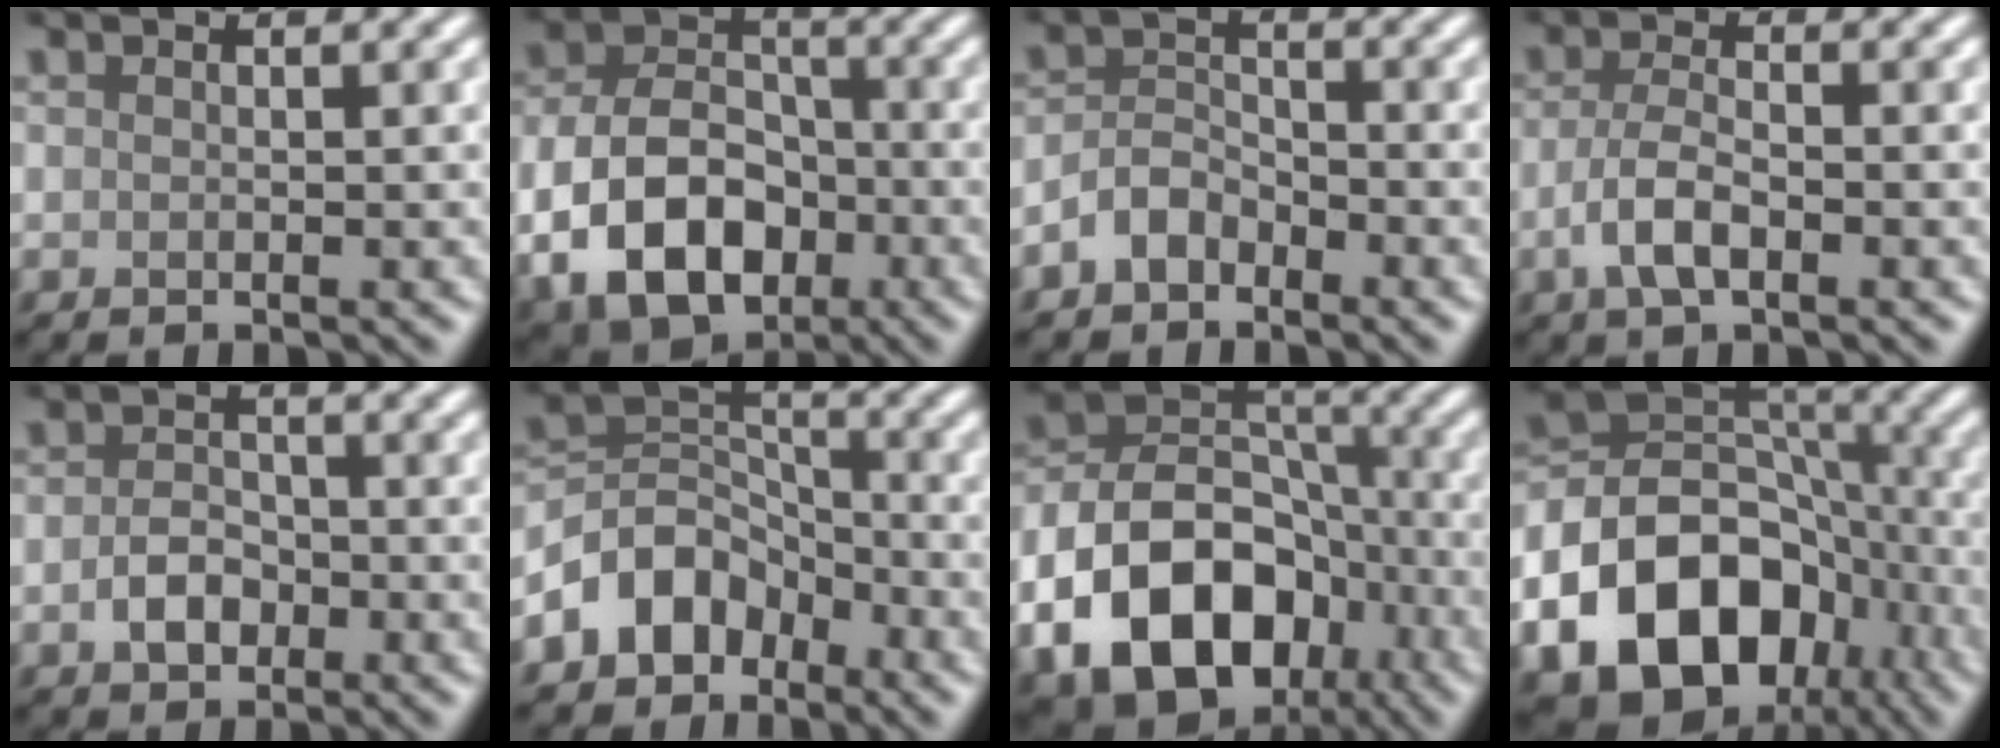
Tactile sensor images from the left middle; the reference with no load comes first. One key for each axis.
{"total": 9.9, "fx": -3.1, "fy": 6.9, "fz": 6.4, "tx": -0.129, "ty": -0.008, "tz": -0.062}
{"total": 2.8, "fx": -1.8, "fy": 1.7, "fz": 1.3, "tx": -0.024, "ty": 0.012, "tz": -0.041}
{"total": 3.3, "fx": -1.2, "fy": 1.4, "fz": 2.8, "tx": -0.060, "ty": 0.001, "tz": -0.028}
{"total": 2.8, "fx": -1.0, "fy": 2.0, "fz": 1.7, "tx": -0.032, "ty": 0.003, "tz": -0.023}
{"total": 5.8, "fx": -3.3, "fy": 4.2, "fz": 2.1, "tx": -0.025, "ty": 0.008, "tz": -0.076}
{"total": 13.7, "fx": -5.9, "fy": 9.8, "fz": 7.6, "tx": -0.157, "ty": -0.003, "tz": -0.105}
{"total": 18.3, "fx": -8.5, "fy": 13.8, "fz": 8.4, "tx": -0.159, "ty": -0.022, "tz": -0.147}